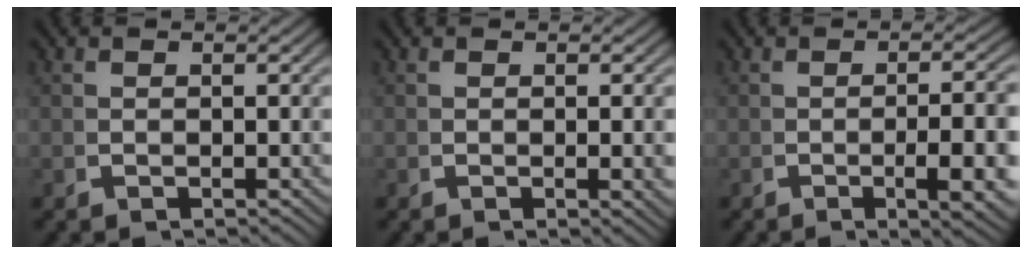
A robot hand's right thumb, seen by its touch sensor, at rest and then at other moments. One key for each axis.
{"total": 1.4, "fx": 0.0, "fy": 0.3, "fz": 1.4, "tx": -0.020, "ty": 0.000, "tz": 0.000}
{"total": 5.5, "fx": -1.4, "fy": 1.4, "fz": 5.1, "tx": -0.075, "ty": 0.003, "tz": -0.019}